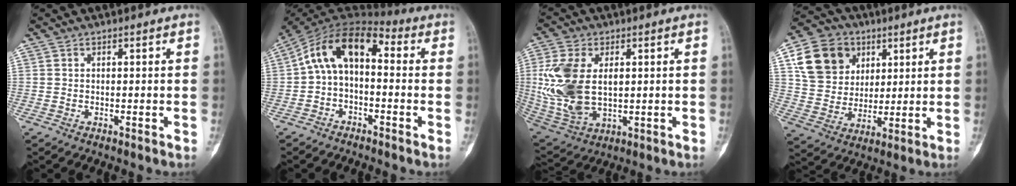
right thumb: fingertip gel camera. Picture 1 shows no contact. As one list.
[{"total": 11.4, "force": [0.3, 6.7, 9.3], "torque": [-0.149, 0.050, -0.010]}, {"total": 16.2, "force": [1.4, 9.9, 12.8], "torque": [-0.268, -0.008, 0.040]}, {"total": 14.5, "force": [5.7, 11.9, 6.0], "torque": [-0.084, -0.004, 0.104]}]